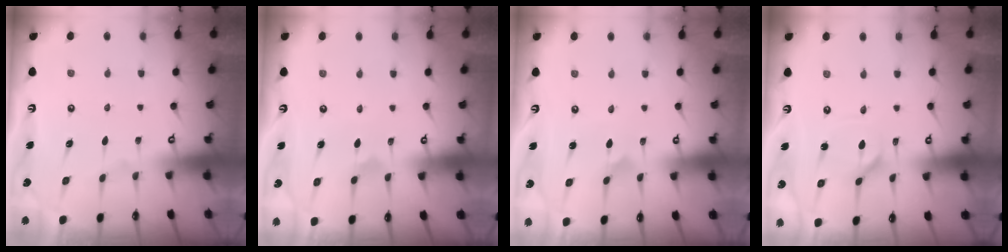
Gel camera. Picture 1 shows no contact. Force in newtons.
{"total": 3.4, "press": 3.3, "slide": 0.6}
{"total": 1.0, "press": 1.0, "slide": 0.1}
{"total": 2.2, "press": 2.2, "slide": 0.4}